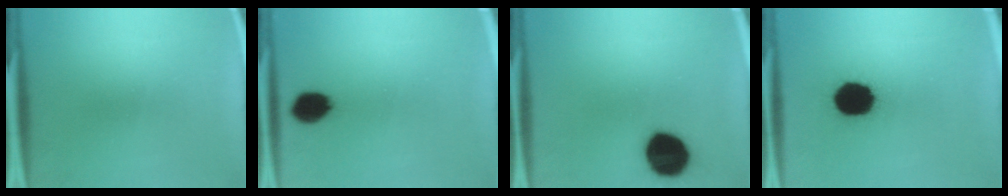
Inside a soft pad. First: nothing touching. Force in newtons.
{"total": 7.5}
{"total": 16.4}
{"total": 16.5}